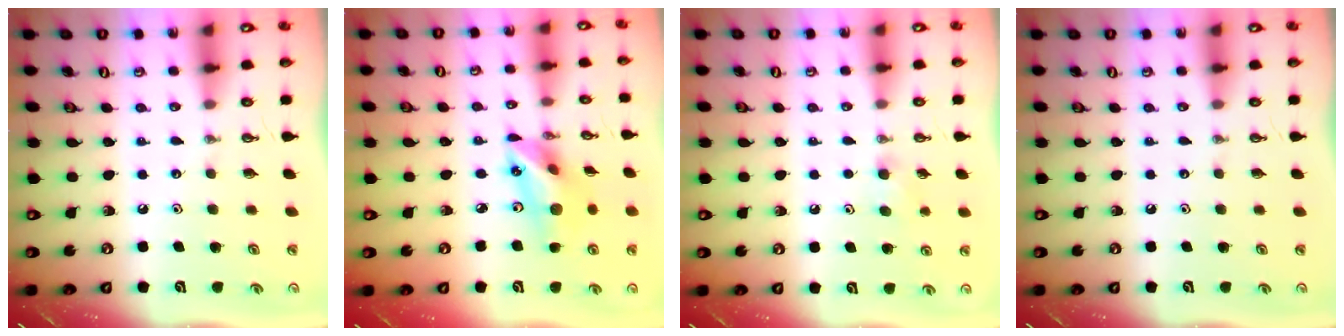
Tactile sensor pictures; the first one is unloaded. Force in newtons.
{"total": 15.5, "press": 15.1, "slide": 3.3}
{"total": 4.8, "press": 4.2, "slide": 2.3}
{"total": 0.0}